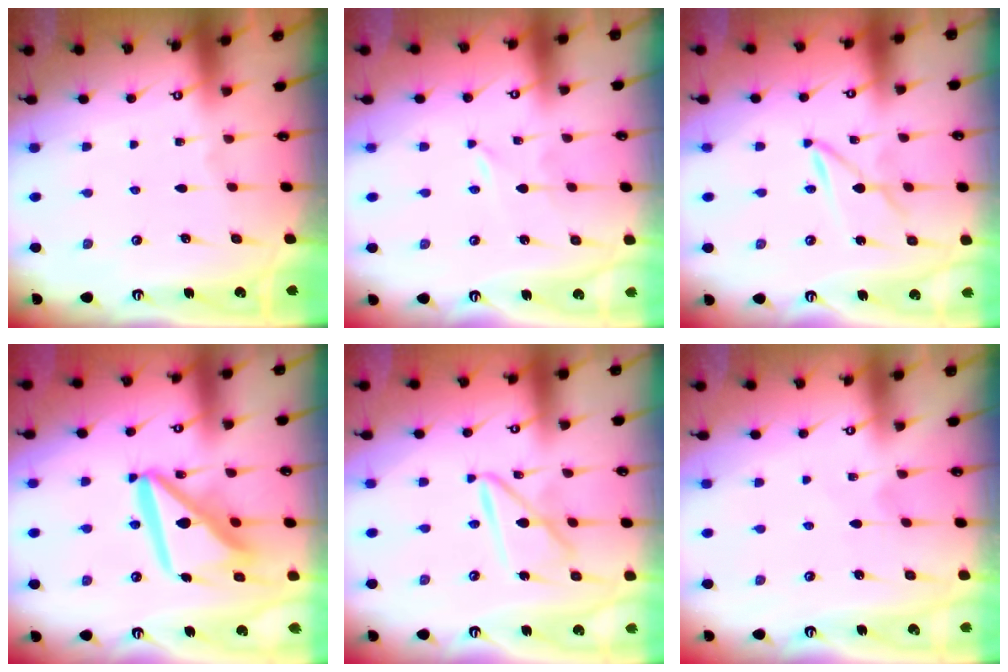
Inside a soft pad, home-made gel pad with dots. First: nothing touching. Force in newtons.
{"total": 0.0}
{"total": 2.5, "press": 2.5, "slide": 0.3}
{"total": 15.4, "press": 15.3, "slide": 1.8}
{"total": 11.2, "press": 11.1, "slide": 1.2}
{"total": 2.6, "press": 2.6, "slide": 0.4}